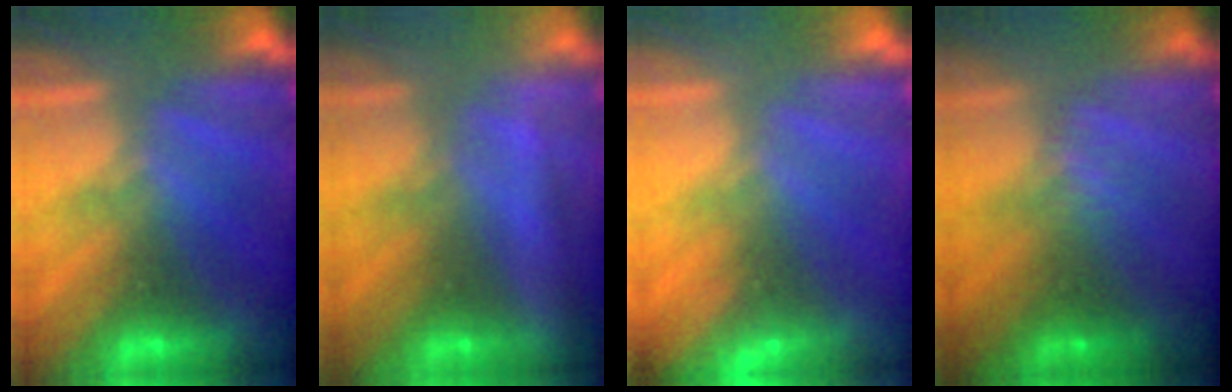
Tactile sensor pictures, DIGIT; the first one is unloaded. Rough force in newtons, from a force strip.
{"total": 2.3}
{"total": 2.9}
{"total": 2.3}